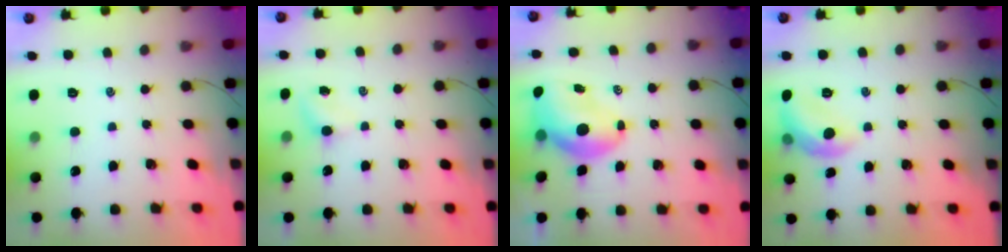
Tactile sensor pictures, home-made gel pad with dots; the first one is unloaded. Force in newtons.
{"total": 3.6, "press": 3.4, "slide": 1.1}
{"total": 9.1, "press": 8.7, "slide": 2.5}
{"total": 9.5, "press": 9.4, "slide": 1.1}